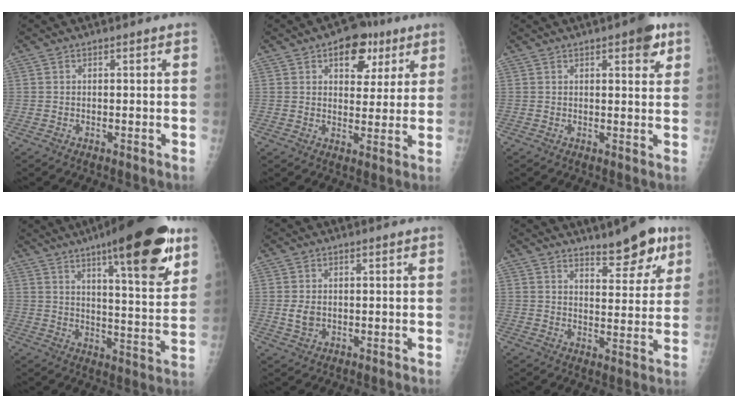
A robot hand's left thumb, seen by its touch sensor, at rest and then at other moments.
{"total": 9.6, "force": [4.9, 6.2, 5.6], "torque": [-0.034, -0.014, 0.065]}
{"total": 5.1, "force": [2.7, 1.8, 3.9], "torque": [-0.035, -0.010, 0.028]}
{"total": 21.0, "force": [12.3, 4.7, 16.4], "torque": [-0.211, -0.055, 0.178]}
{"total": 2.9, "force": [0.0, 2.2, 1.9], "torque": [-0.031, -0.005, 0.007]}
{"total": 9.7, "force": [6.7, 3.3, 6.1], "torque": [-0.057, -0.040, 0.099]}